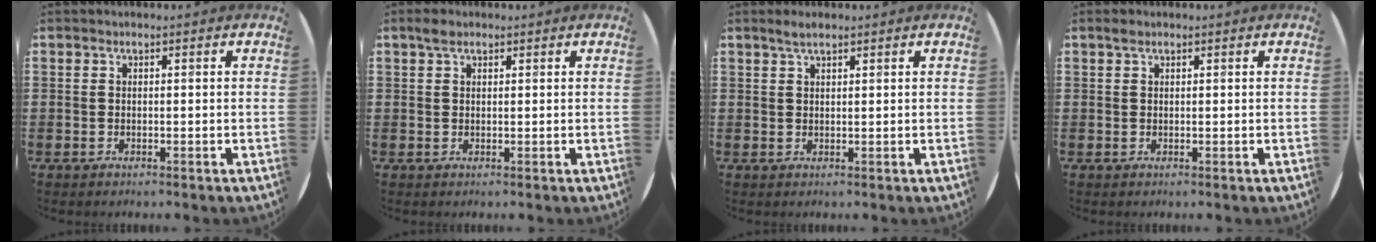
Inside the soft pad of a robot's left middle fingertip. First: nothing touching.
{"total": 1.5, "force": [1.1, 0.7, 0.7], "torque": [-0.008, 0.002, 0.017]}
{"total": 1.7, "force": [1.4, 0.3, 1.0], "torque": [-0.020, 0.004, 0.024]}
{"total": 0.7, "force": [0.5, 0.4, 0.3], "torque": [0.001, 0.000, 0.007]}